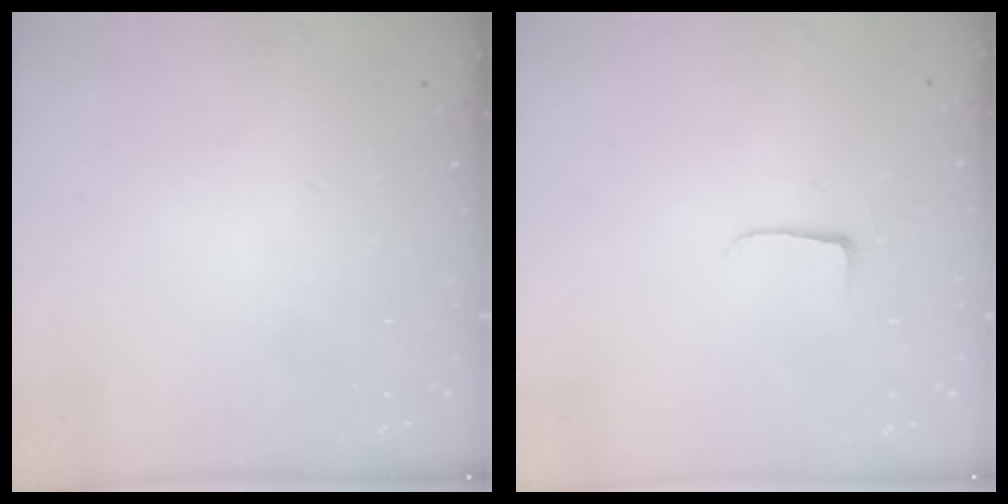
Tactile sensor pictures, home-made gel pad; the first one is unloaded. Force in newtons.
{"total": 4.0, "press": 4.0, "slide": 0.5}